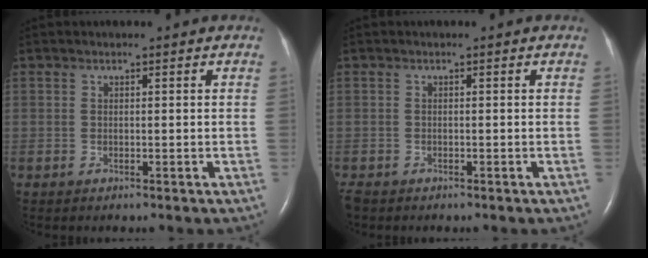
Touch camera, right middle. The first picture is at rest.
{"total": 1.8, "force": [-1.5, 0.9, 0.6], "torque": [-0.018, -0.004, -0.023]}